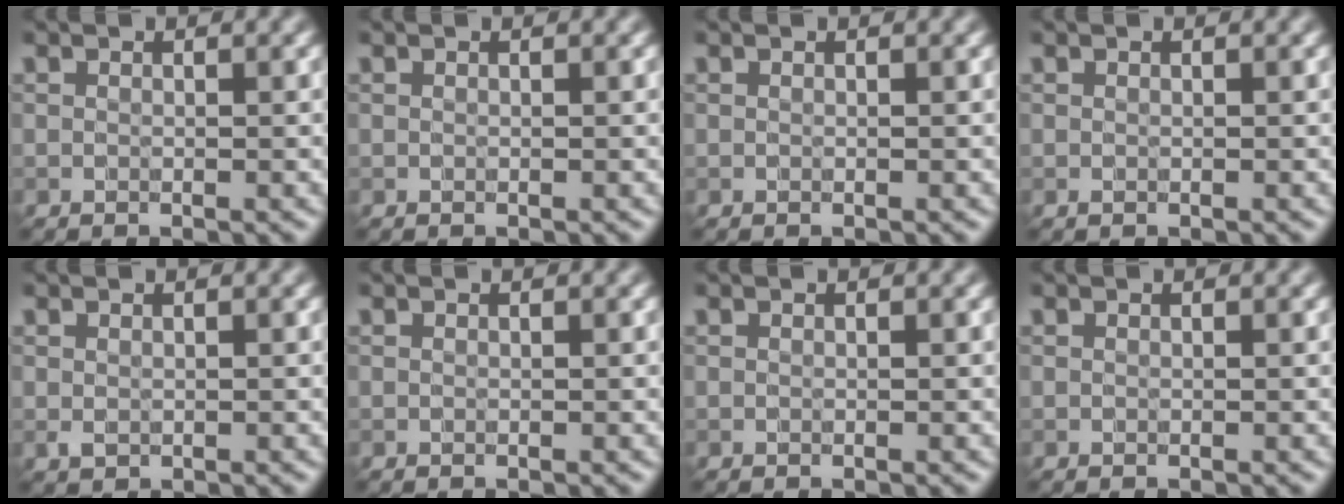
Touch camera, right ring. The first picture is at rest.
{"total": 0.0}
{"total": 0.0}
{"total": 0.0}
{"total": 0.7, "force": [0.1, 0.5, 0.4], "torque": [-0.008, -0.001, 0.004]}
{"total": 0.0}
{"total": 0.0}
{"total": 0.0}